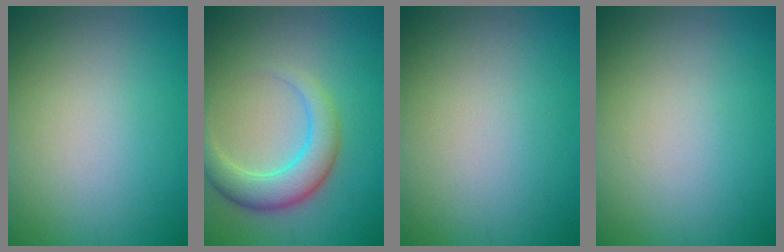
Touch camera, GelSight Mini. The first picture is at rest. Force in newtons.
{"total": 4.6, "press": 4.6, "slide": 0.3}
{"total": 0.0}
{"total": 0.0}